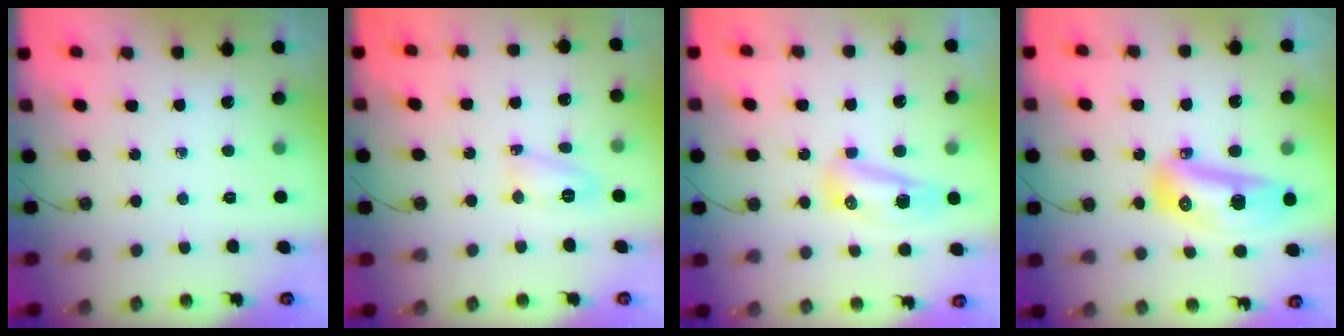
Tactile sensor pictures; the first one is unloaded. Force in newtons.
{"total": 7.5, "press": 7.5, "slide": 0.7}
{"total": 12.0, "press": 9.9, "slide": 6.8}
{"total": 22.7, "press": 17.5, "slide": 14.5}